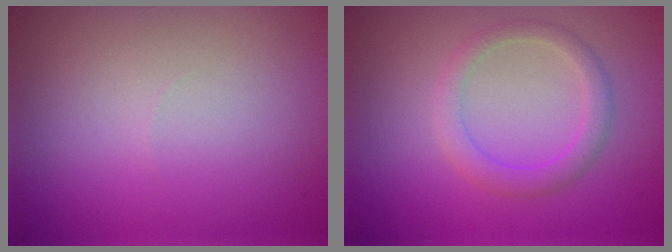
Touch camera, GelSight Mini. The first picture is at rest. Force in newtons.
{"total": 2.4, "press": 2.4, "slide": 0.1}